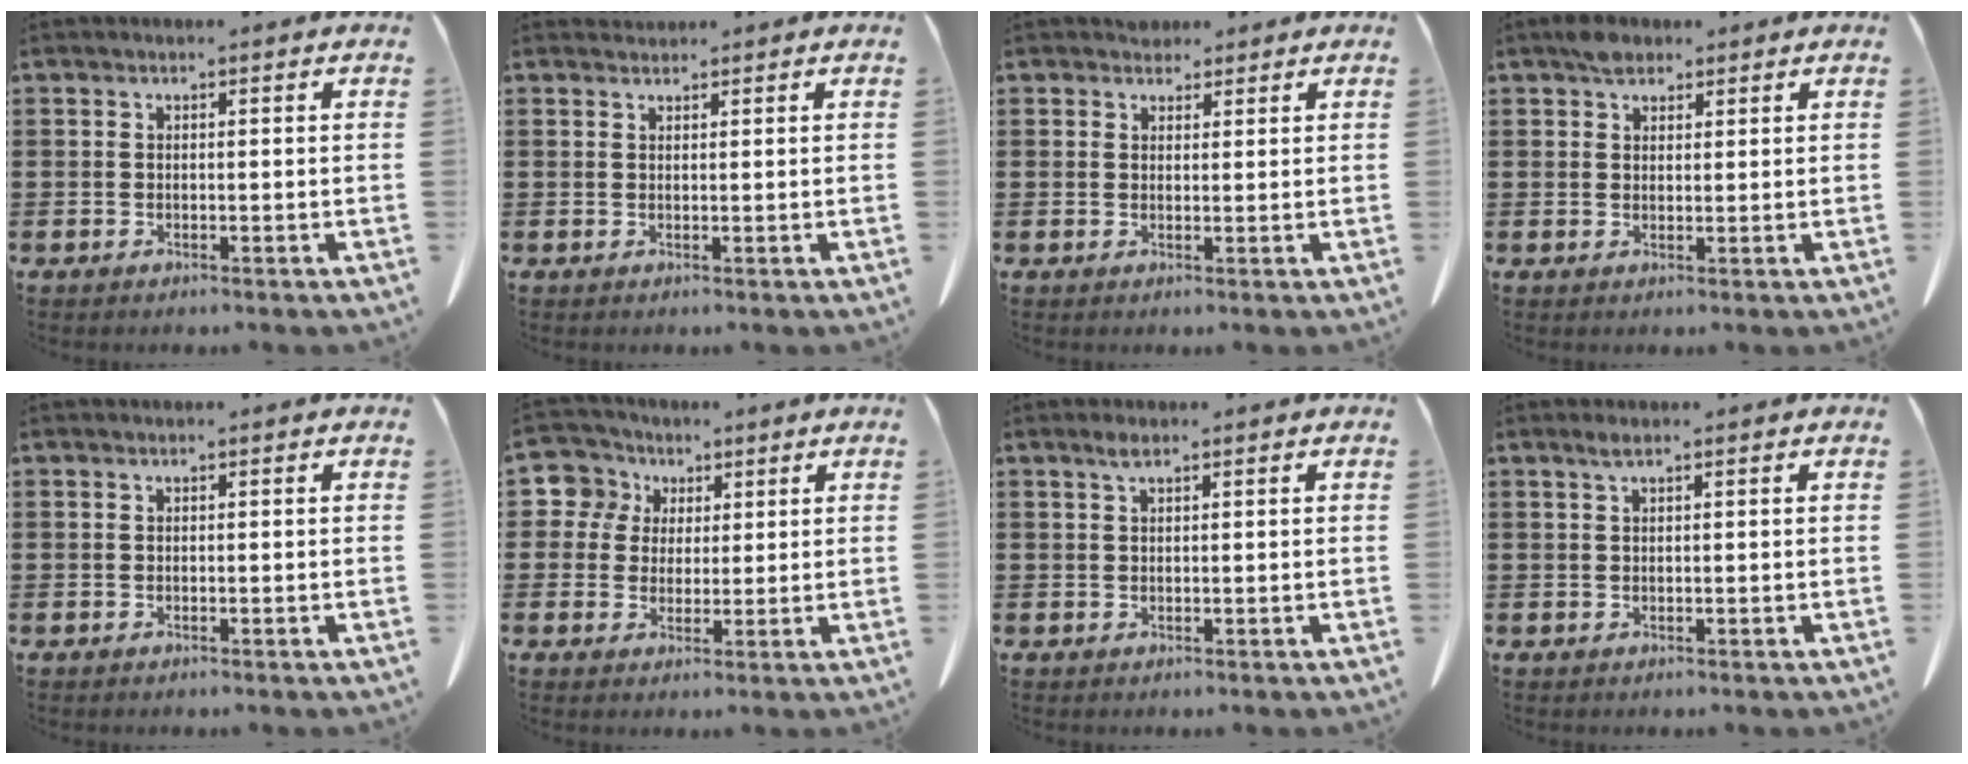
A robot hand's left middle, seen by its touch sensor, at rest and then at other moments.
{"total": 1.0, "force": [0.9, 0.2, 0.0], "torque": [-0.001, 0.000, 0.019]}
{"total": 2.3, "force": [2.0, 1.1, 0.2], "torque": [-0.001, 0.002, 0.038]}
{"total": 2.6, "force": [2.0, 1.4, 0.8], "torque": [-0.013, 0.002, 0.037]}
{"total": 0.0}
{"total": 6.1, "force": [2.4, 5.6, 1.0], "torque": [-0.054, -0.001, 0.040]}
{"total": 1.4, "force": [0.8, 0.3, 1.1], "torque": [-0.023, 0.001, 0.013]}
{"total": 1.0, "force": [0.6, 0.1, 0.8], "torque": [-0.018, 0.000, 0.011]}